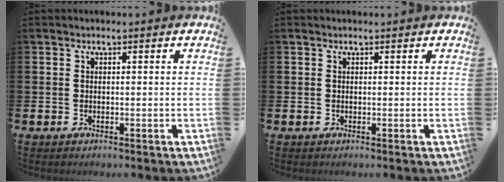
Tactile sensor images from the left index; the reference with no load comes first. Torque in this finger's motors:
{"motor_torque": [0.80, -1.33, -0.01, 0.00]}